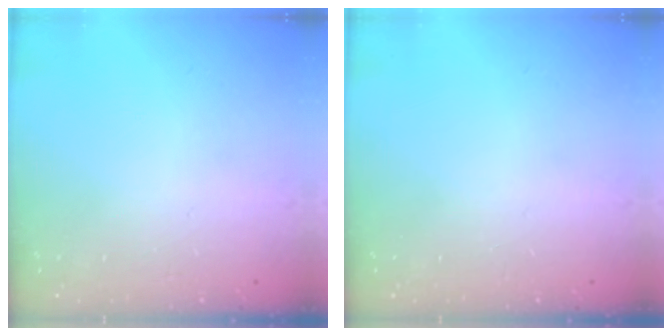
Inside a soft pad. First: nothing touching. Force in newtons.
{"total": 0.0}